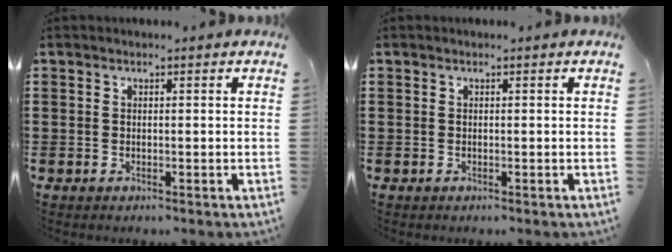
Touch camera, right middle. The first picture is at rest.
{"total": 0.0}